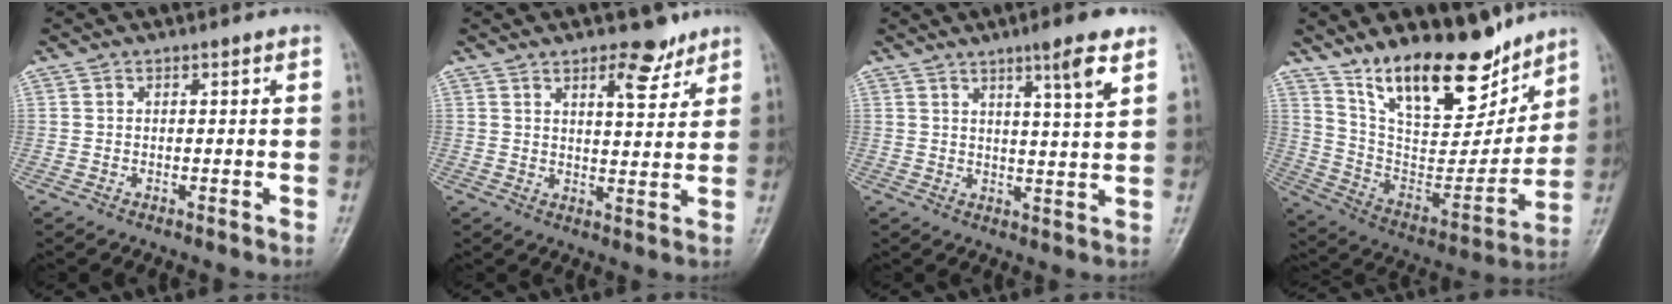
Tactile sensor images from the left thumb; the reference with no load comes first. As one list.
[{"total": 6.4, "force": [4.3, 2.6, 4.0], "torque": [-0.040, -0.029, 0.061]}, {"total": 7.3, "force": [4.2, 0.4, 6.0], "torque": [-0.090, -0.021, 0.063]}, {"total": 22.0, "force": [15.4, 9.1, 12.7], "torque": [-0.161, -0.085, 0.270]}]